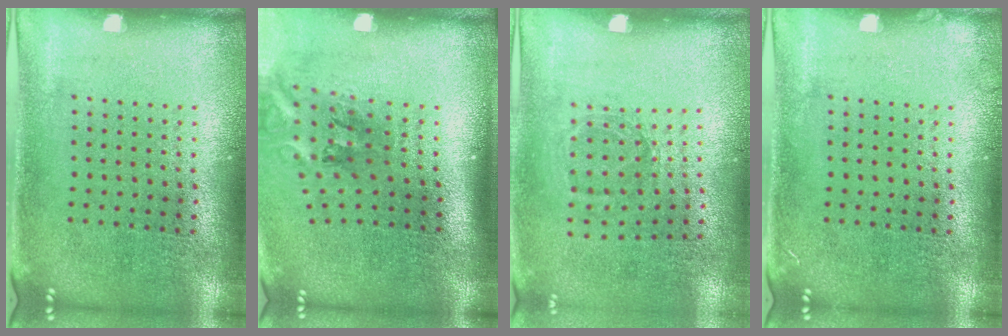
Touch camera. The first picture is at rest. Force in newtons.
{"total": 2.0, "press": 1.2, "slide": 1.6}
{"total": 1.1, "press": 0.8, "slide": 0.7}
{"total": 0.6, "press": 0.6, "slide": 0.2}